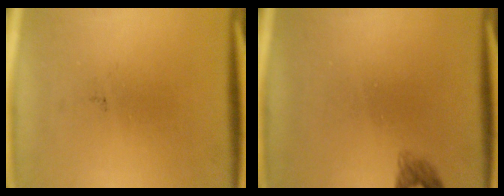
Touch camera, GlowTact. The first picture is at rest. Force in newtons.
{"total": 1.4}